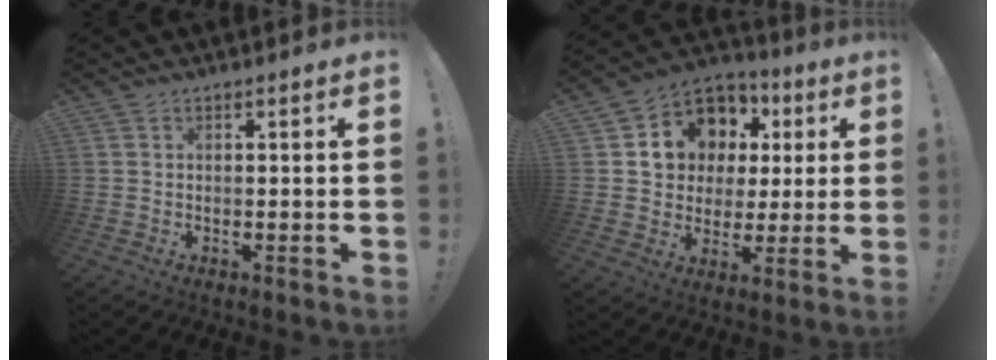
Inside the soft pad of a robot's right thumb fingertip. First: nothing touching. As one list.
[{"total": 13.5, "force": [5.0, 11.4, 5.4], "torque": [-0.083, -0.026, 0.112]}]